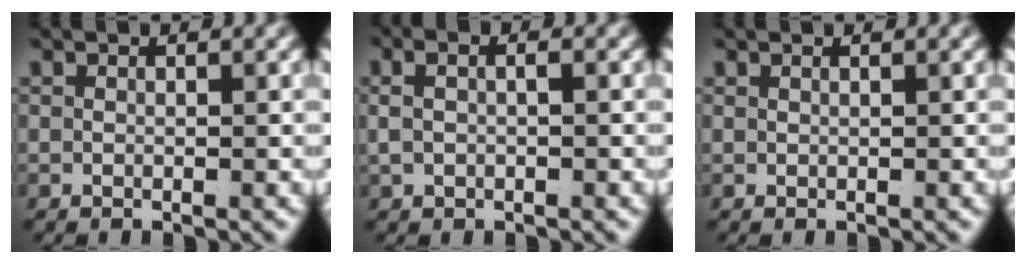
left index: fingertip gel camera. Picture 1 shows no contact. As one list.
[{"total": 2.2, "force": [0.1, 1.1, 1.9], "torque": [-0.037, 0.002, 0.006]}, {"total": 0.6, "force": [0.3, -0.5, 0.0], "torque": [0.002, 0.000, 0.010]}]